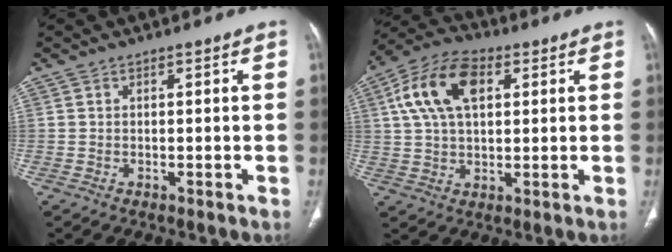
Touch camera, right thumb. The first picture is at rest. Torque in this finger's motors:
{"motor_torque": [-0.40, 1.00, 0.77, -0.64, 0.14]}